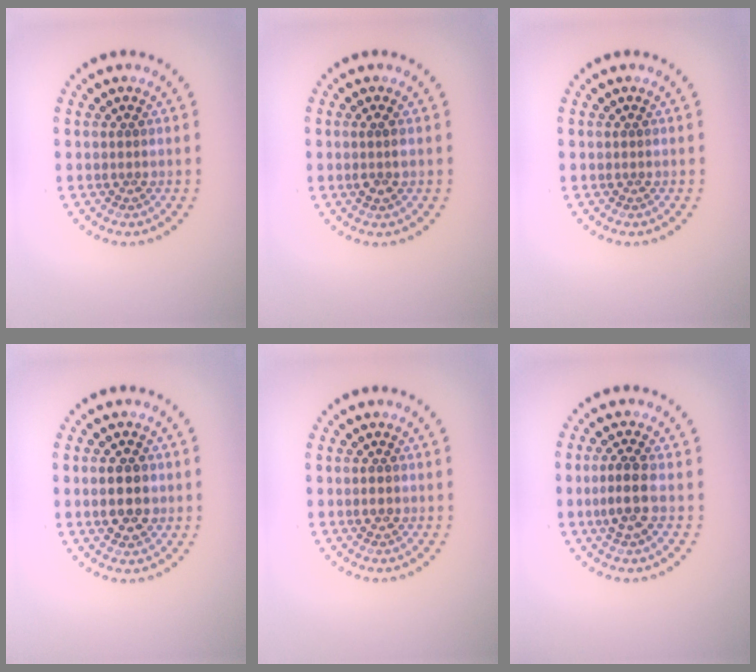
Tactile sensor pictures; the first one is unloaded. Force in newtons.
{"total": 1.3, "press": 1.2, "slide": 0.6}
{"total": 0.0}
{"total": 4.4, "press": 4.4, "slide": 0.1}
{"total": 1.2, "press": 1.2, "slide": 0.1}
{"total": 2.7, "press": 2.5, "slide": 0.9}